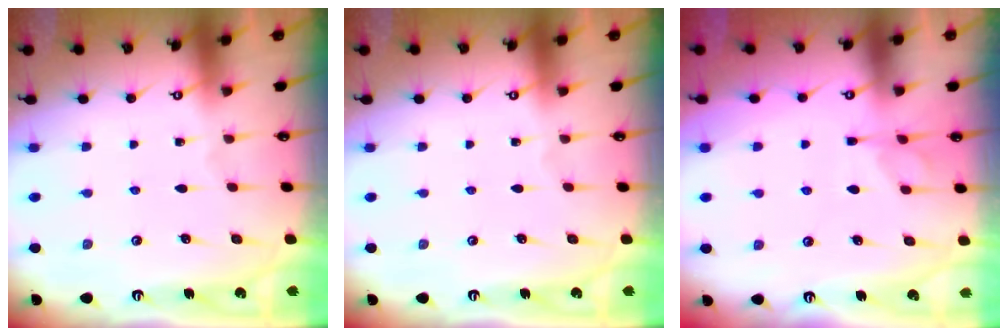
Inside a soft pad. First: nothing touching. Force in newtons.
{"total": 0.0}
{"total": 1.1, "press": 0.4, "slide": 1.0}